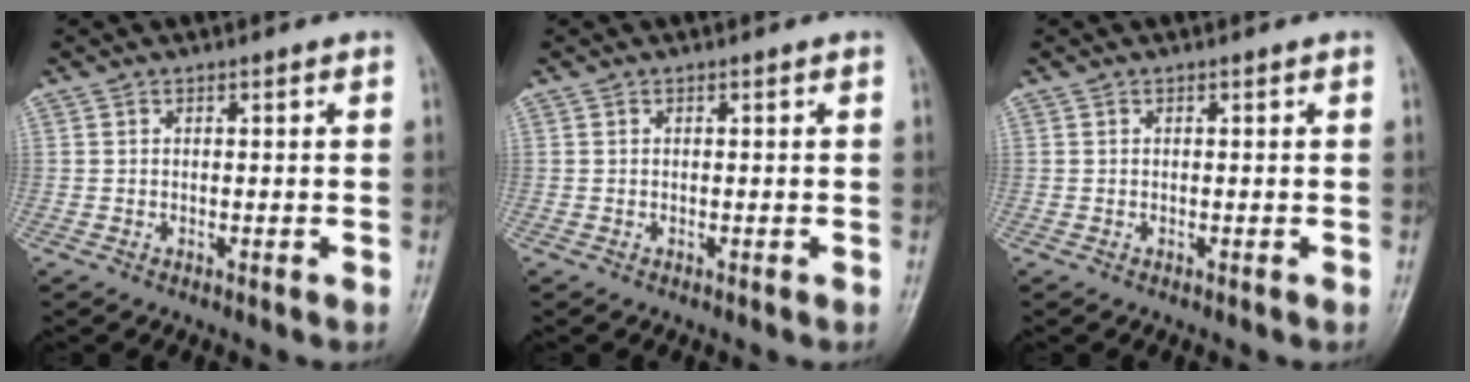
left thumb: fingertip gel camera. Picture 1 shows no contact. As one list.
[{"total": 0.0}, {"total": 0.0}]